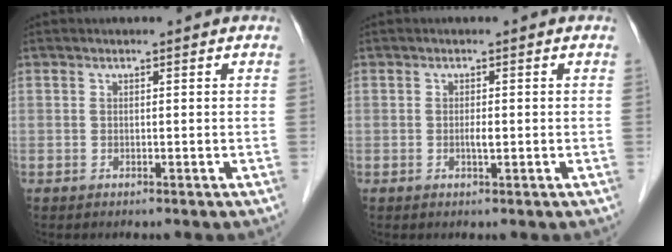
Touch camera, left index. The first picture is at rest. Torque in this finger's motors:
{"motor_torque": [0.27, 0.17, 0.09, 0.02]}